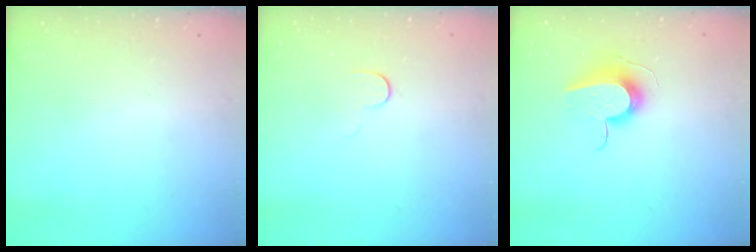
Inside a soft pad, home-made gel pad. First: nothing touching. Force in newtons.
{"total": 4.2, "press": 4.1, "slide": 1.1}
{"total": 11.1, "press": 11.0, "slide": 0.5}